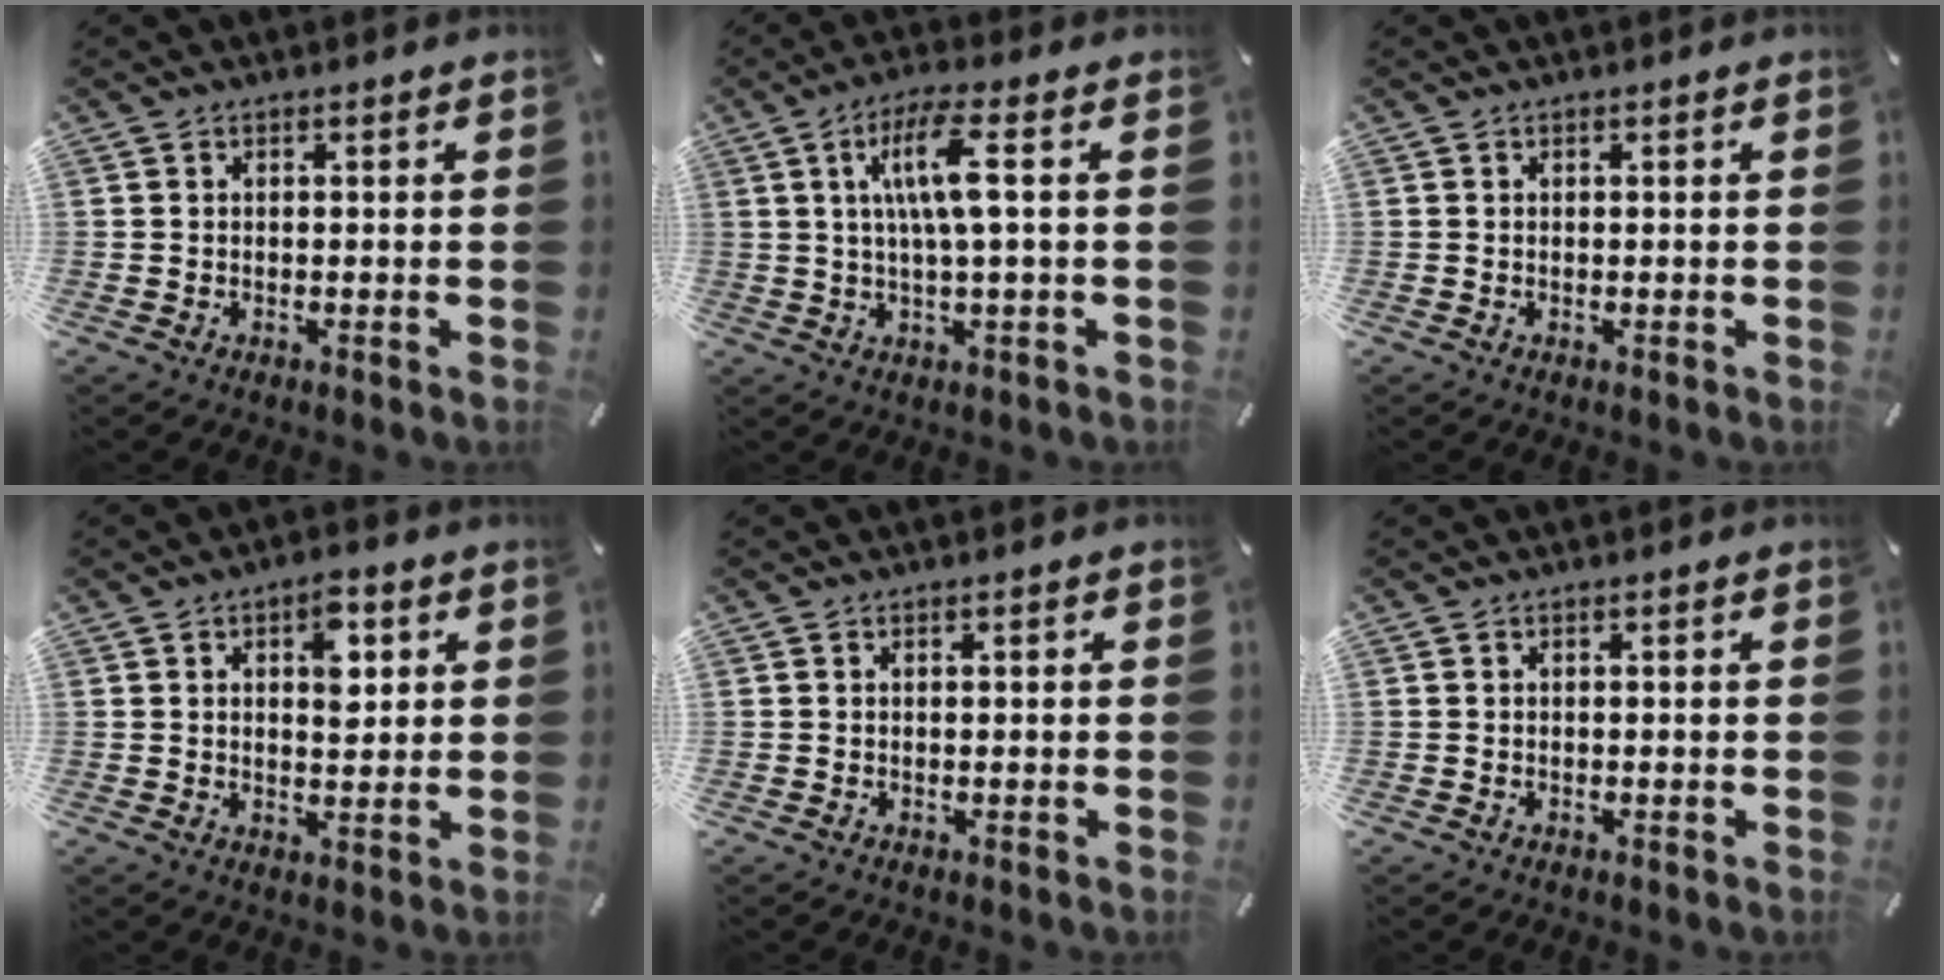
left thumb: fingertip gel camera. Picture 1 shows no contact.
{"total": 9.8, "force": [2.0, 1.7, 9.4], "torque": [-0.188, 0.001, 0.028]}
{"total": 0.0}
{"total": 6.9, "force": [2.3, 3.9, 5.2], "torque": [-0.053, -0.012, 0.028]}
{"total": 0.0}
{"total": 0.0}